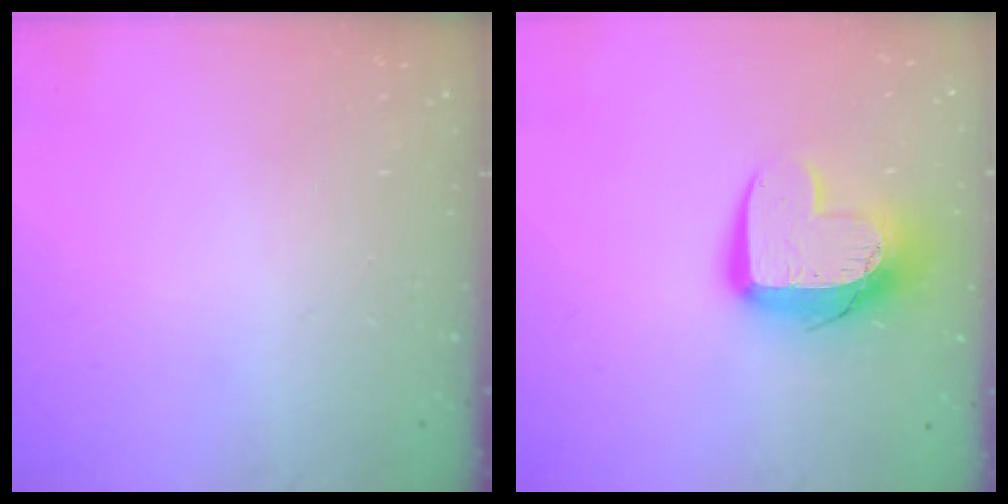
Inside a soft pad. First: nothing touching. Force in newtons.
{"total": 12.3, "press": 12.3, "slide": 0.9}